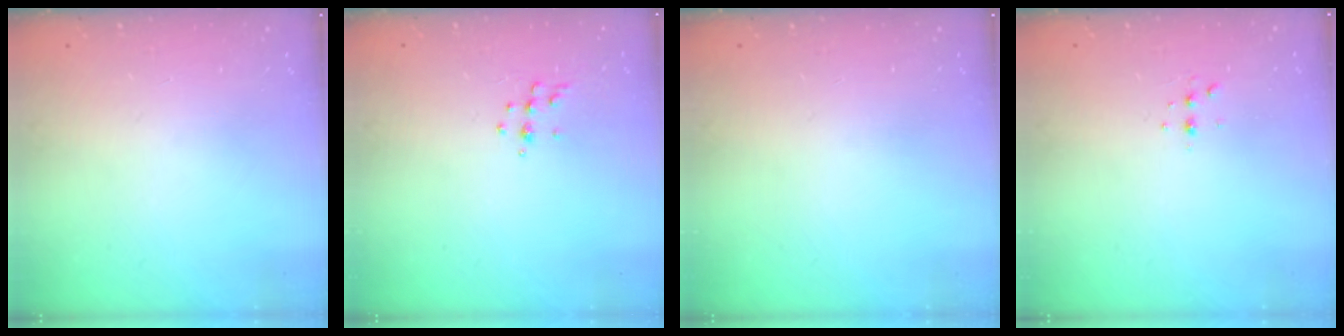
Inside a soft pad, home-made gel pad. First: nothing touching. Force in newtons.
{"total": 6.3, "press": 6.2, "slide": 0.8}
{"total": 0.0}
{"total": 3.4, "press": 3.3, "slide": 0.7}